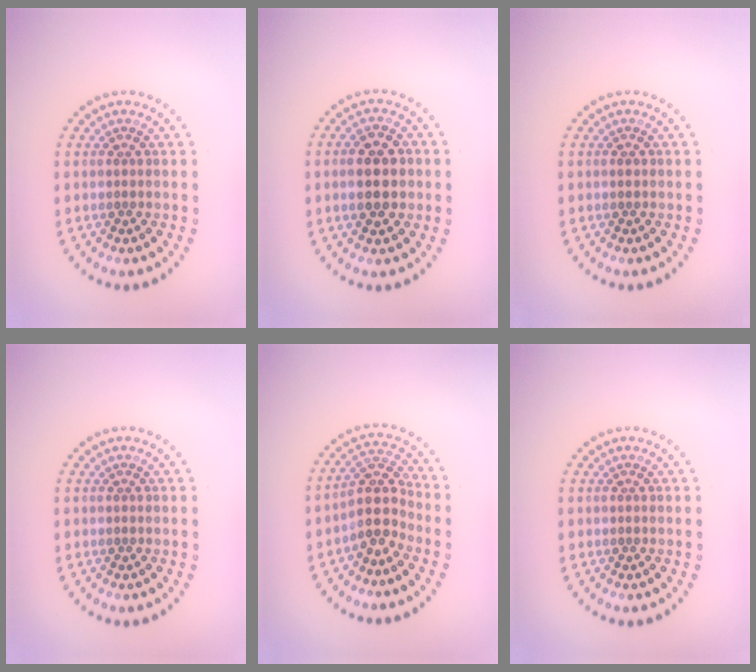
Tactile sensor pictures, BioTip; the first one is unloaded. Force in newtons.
{"total": 4.5, "press": 4.5, "slide": 0.2}
{"total": 0.8, "press": 0.8, "slide": 0.1}
{"total": 0.0}
{"total": 3.7, "press": 3.0, "slide": 2.3}
{"total": 0.0}